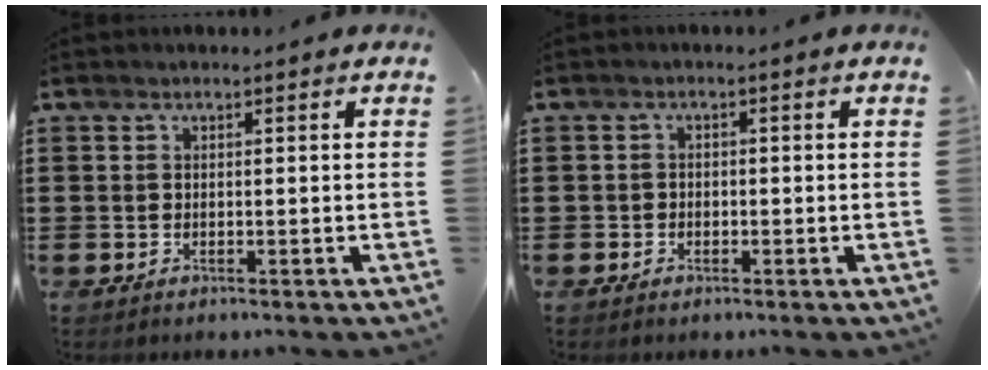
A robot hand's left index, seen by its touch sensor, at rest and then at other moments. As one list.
[{"total": 1.0, "force": [-0.5, 0.9, 0.2], "torque": [-0.007, 0.003, -0.013]}]